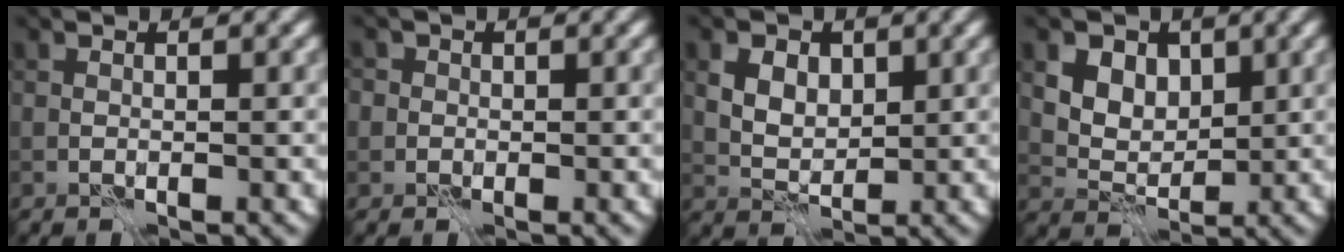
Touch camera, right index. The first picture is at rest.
{"total": 2.1, "force": [0.5, 2.0, 0.6], "torque": [0.009, 0.010, -0.007]}
{"total": 4.3, "force": [1.7, 3.0, 2.7], "torque": [-0.056, 0.008, 0.028]}
{"total": 7.0, "force": [3.2, 5.1, 3.5], "torque": [-0.069, 0.007, 0.054]}